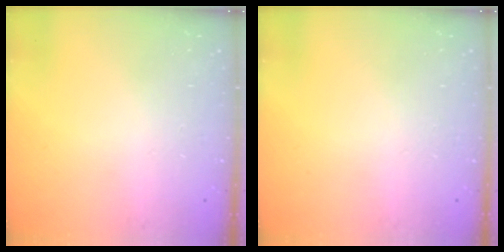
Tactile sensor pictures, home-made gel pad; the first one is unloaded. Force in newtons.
{"total": 0.0}